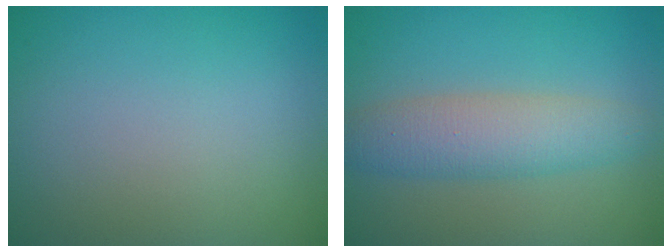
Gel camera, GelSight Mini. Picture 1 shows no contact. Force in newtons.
{"total": 4.3, "press": 4.3, "slide": 0.0}